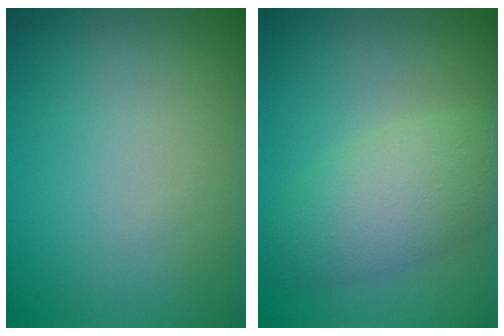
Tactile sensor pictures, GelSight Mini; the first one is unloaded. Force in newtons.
{"total": 6.5, "press": 6.5, "slide": 0.1}